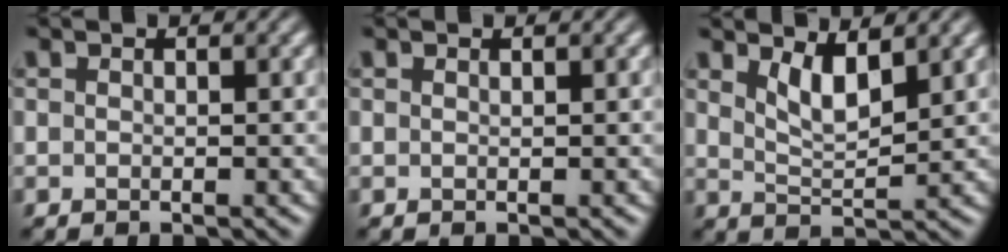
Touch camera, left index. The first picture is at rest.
{"total": 0.0}
{"total": 3.0, "force": [1.9, 0.9, 2.2], "torque": [-0.043, -0.011, 0.040]}